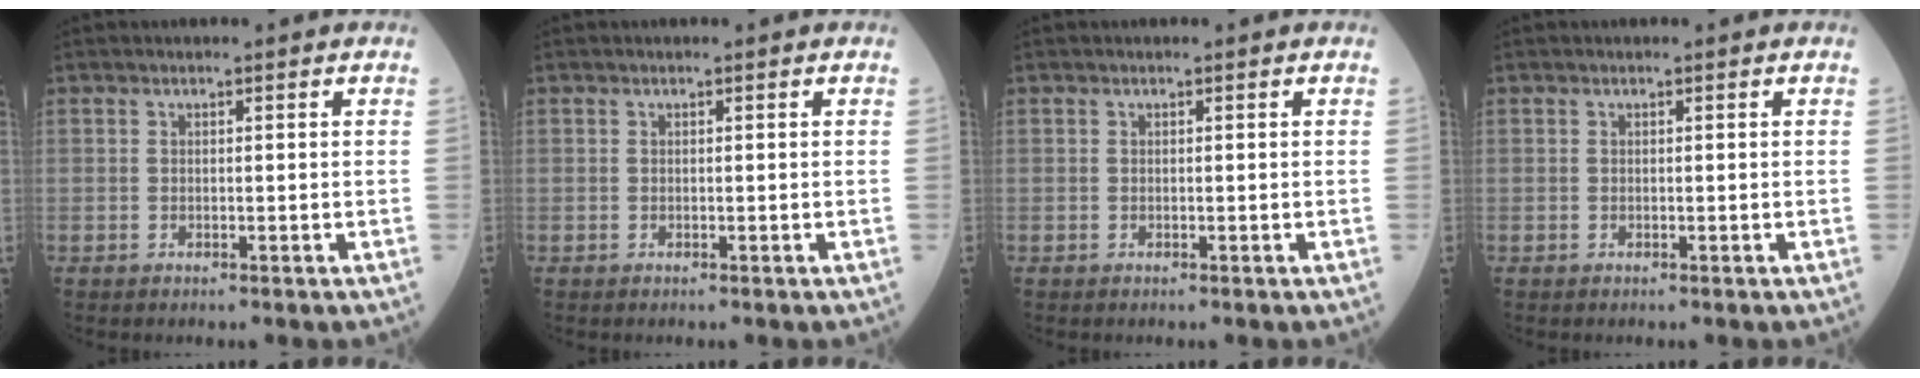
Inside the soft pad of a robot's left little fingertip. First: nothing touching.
{"total": 0.0}
{"total": 0.0}
{"total": 0.0}